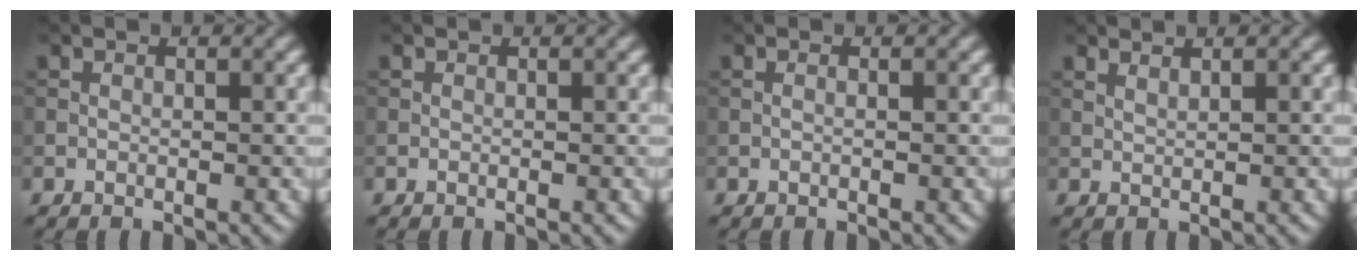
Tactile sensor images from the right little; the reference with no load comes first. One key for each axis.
{"total": 0.0}
{"total": 0.6, "fx": 0.2, "fy": 0.2, "fz": 0.6, "tx": -0.006, "ty": -0.009, "tz": -0.004}
{"total": 1.0, "fx": 0.9, "fy": 0.2, "fz": 0.4, "tx": -0.007, "ty": 0.000, "tz": 0.014}